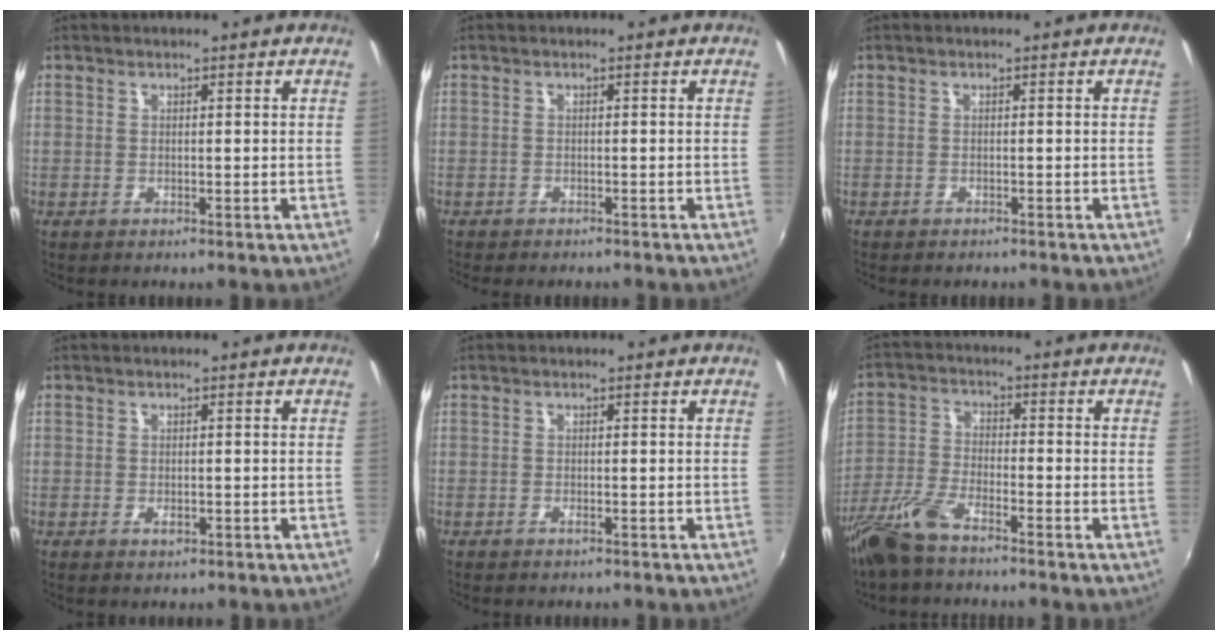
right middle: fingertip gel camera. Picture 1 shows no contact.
{"total": 2.8, "force": [-2.5, 0.5, 1.1], "torque": [-0.029, -0.015, -0.039]}
{"total": 1.6, "force": [-1.5, 0.3, 0.5], "torque": [-0.016, -0.009, -0.021]}
{"total": 1.2, "force": [-0.5, 0.6, 0.8], "torque": [-0.013, -0.001, -0.007]}
{"total": 0.6, "force": [-0.5, 0.1, 0.4], "torque": [-0.008, 0.000, -0.008]}
{"total": 8.5, "force": [-6.4, 2.2, 5.1], "torque": [-0.116, -0.007, -0.132]}